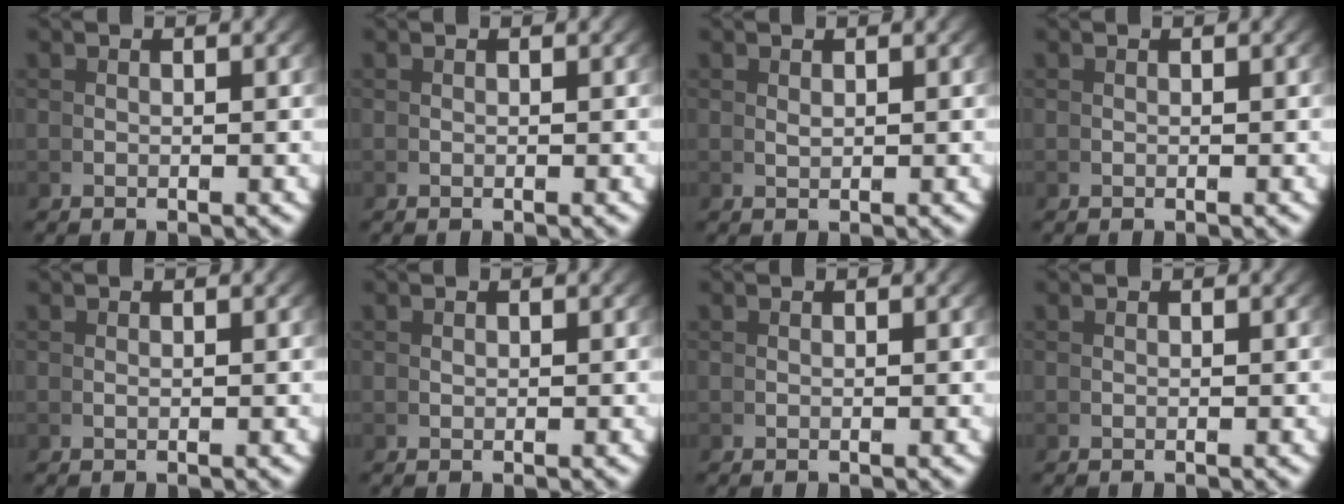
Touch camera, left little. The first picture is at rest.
{"total": 0.0}
{"total": 0.7, "force": [0.5, -0.5, 0.0], "torque": [-0.004, -0.008, 0.019]}
{"total": 0.0}
{"total": 0.0}
{"total": 0.0}
{"total": 0.0}
{"total": 0.0}